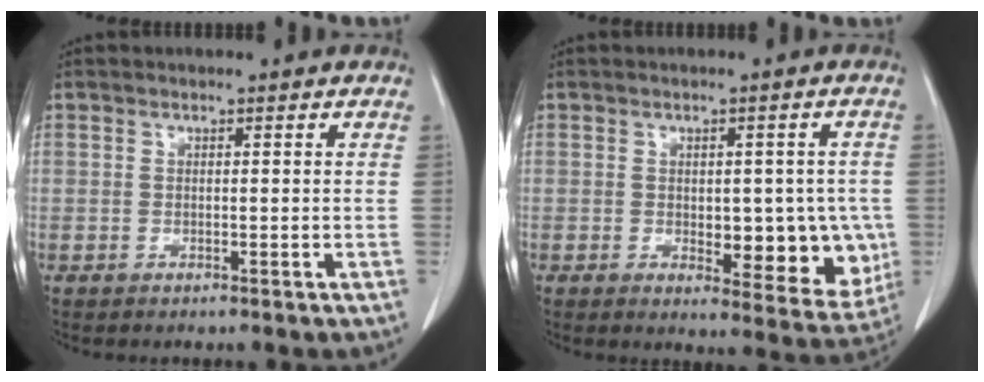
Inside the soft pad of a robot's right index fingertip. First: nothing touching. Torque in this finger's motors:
{"motor_torque": [0.66, -0.45, 0.14, 0.06]}